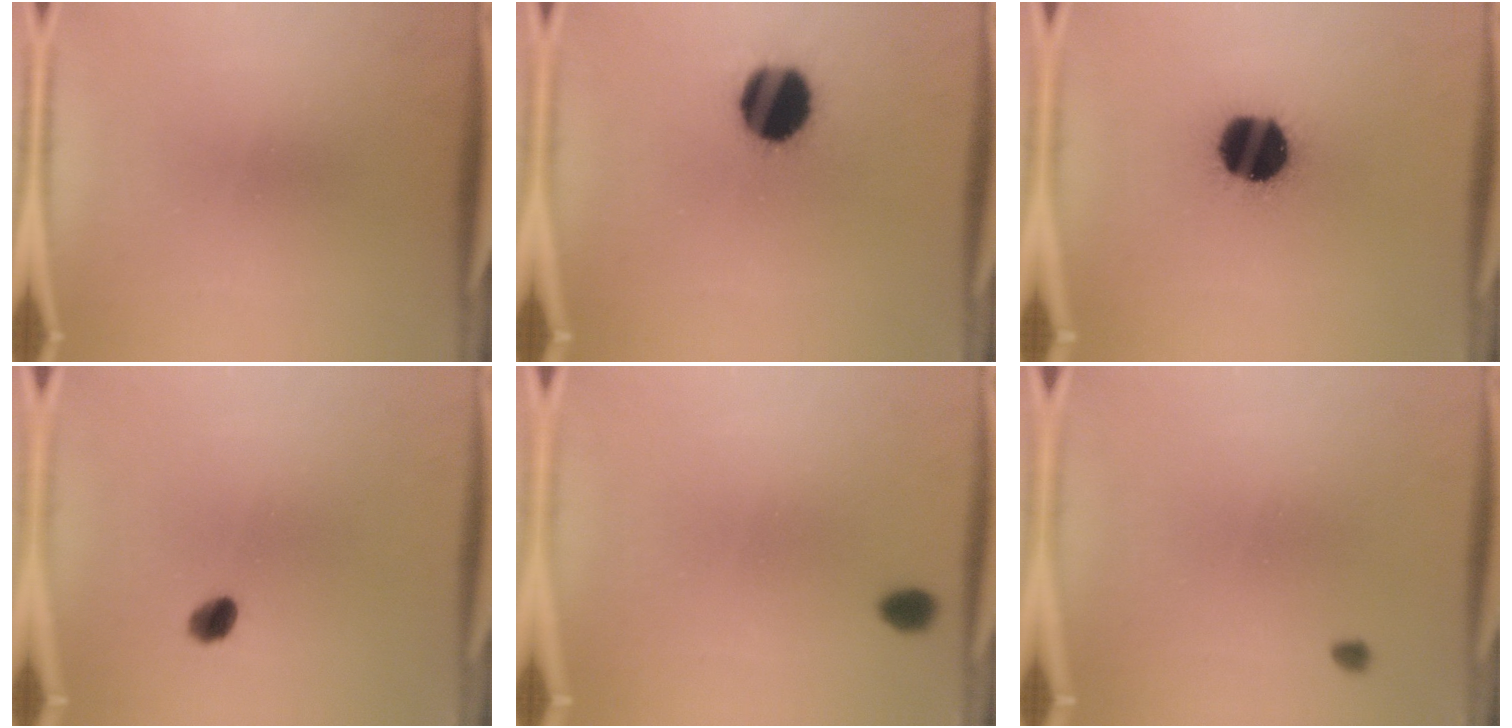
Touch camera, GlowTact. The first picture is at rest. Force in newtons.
{"total": 16.4}
{"total": 19.9}
{"total": 2.8}
{"total": 3.0}
{"total": 0.9}